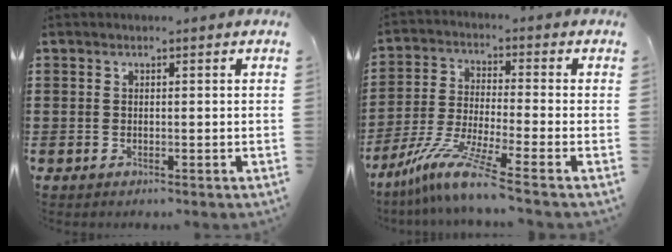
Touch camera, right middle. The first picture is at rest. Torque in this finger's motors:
{"motor_torque": [1.76, -0.38, 0.24, 0.21]}